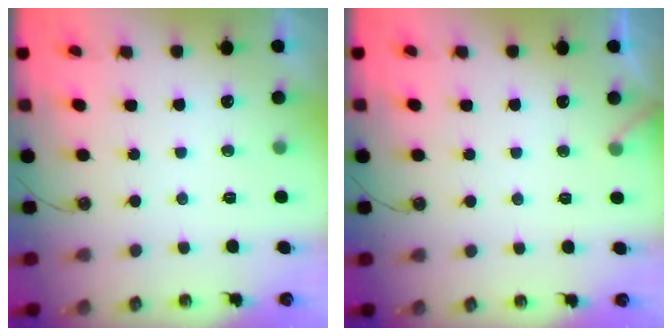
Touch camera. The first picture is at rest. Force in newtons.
{"total": 3.6, "press": 3.6, "slide": 0.4}